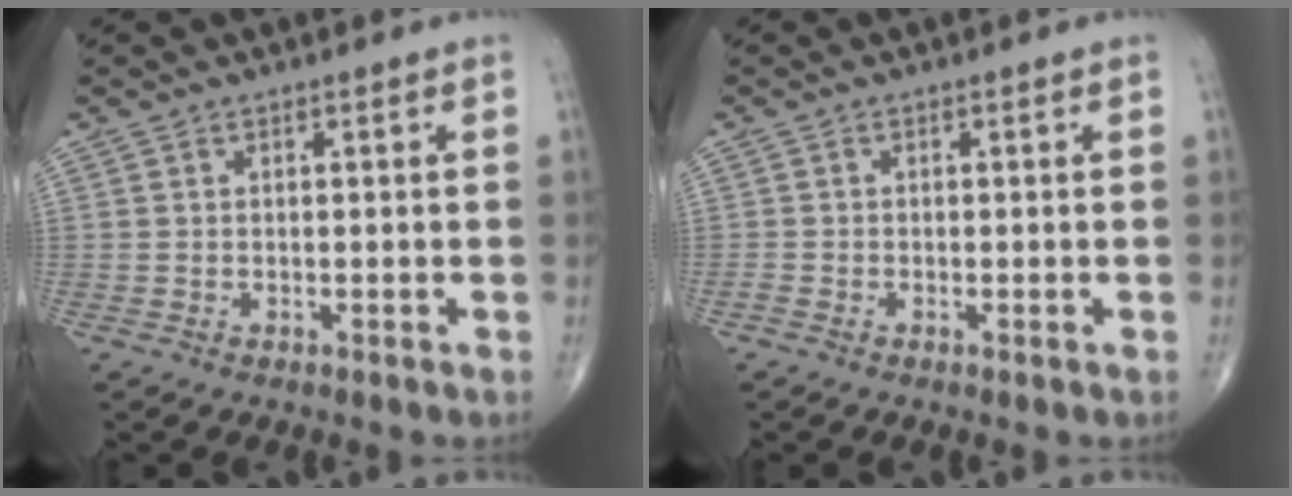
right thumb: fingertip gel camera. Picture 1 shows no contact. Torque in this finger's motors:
{"motor_torque": [0.23, 0.37, -0.11, -0.15, 0.05]}